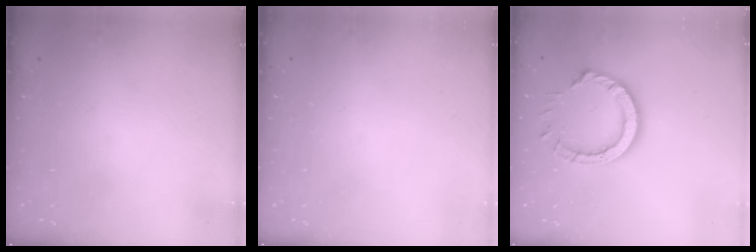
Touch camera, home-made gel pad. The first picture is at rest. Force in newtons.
{"total": 0.0}
{"total": 10.6, "press": 10.6, "slide": 0.9}